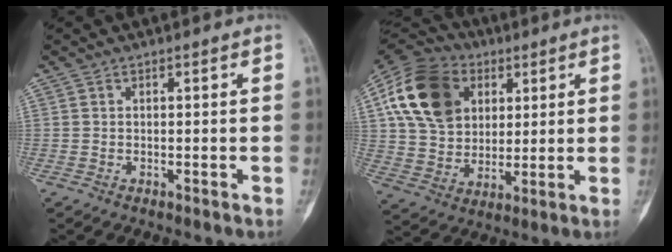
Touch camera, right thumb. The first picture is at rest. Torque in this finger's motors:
{"motor_torque": [1.12, 2.55, 1.72, 0.60, 0.20]}